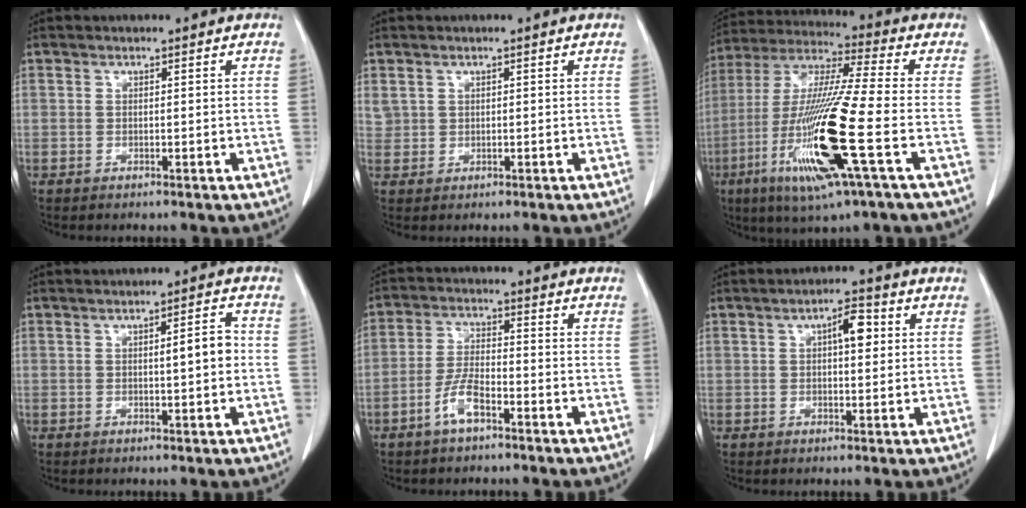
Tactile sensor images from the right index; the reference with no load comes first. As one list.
[{"total": 1.8, "force": [0.9, 1.5, 0.4], "torque": [-0.005, 0.011, 0.022]}, {"total": 19.3, "force": [-6.0, 0.4, 18.3], "torque": [-0.393, -0.028, -0.117]}, {"total": 3.5, "force": [0.0, 0.6, 3.4], "torque": [-0.048, 0.006, -0.001]}, {"total": 5.4, "force": [-3.3, 1.5, 4.1], "torque": [-0.087, 0.004, -0.064]}, {"total": 4.4, "force": [1.1, 1.4, 4.0], "torque": [-0.064, 0.010, 0.015]}]